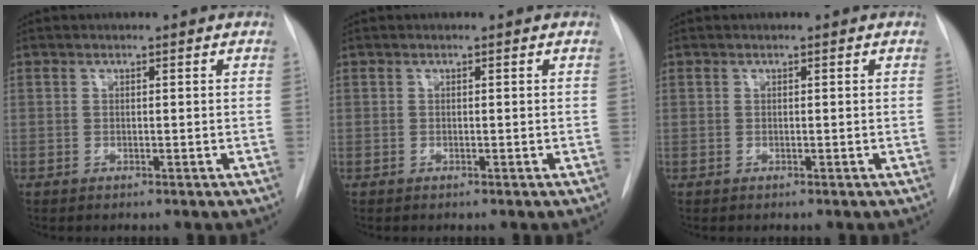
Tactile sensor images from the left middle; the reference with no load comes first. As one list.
[{"total": 0.0}, {"total": 0.0}]